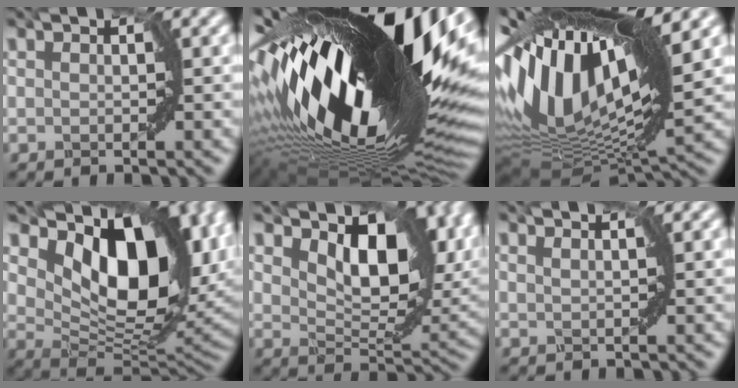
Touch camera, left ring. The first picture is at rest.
{"total": 21.6, "force": [2.6, 7.8, 20.0], "torque": [-0.348, -0.027, 0.041]}
{"total": 16.8, "force": [4.9, 6.8, 14.5], "torque": [-0.288, 0.026, 0.072]}
{"total": 13.9, "force": [4.9, 7.8, 10.4], "torque": [-0.146, -0.008, 0.097]}
{"total": 10.5, "force": [4.2, 5.4, 7.9], "torque": [-0.120, -0.005, 0.074]}
{"total": 2.5, "force": [1.8, 1.0, 1.5], "torque": [0.002, 0.005, -0.006]}